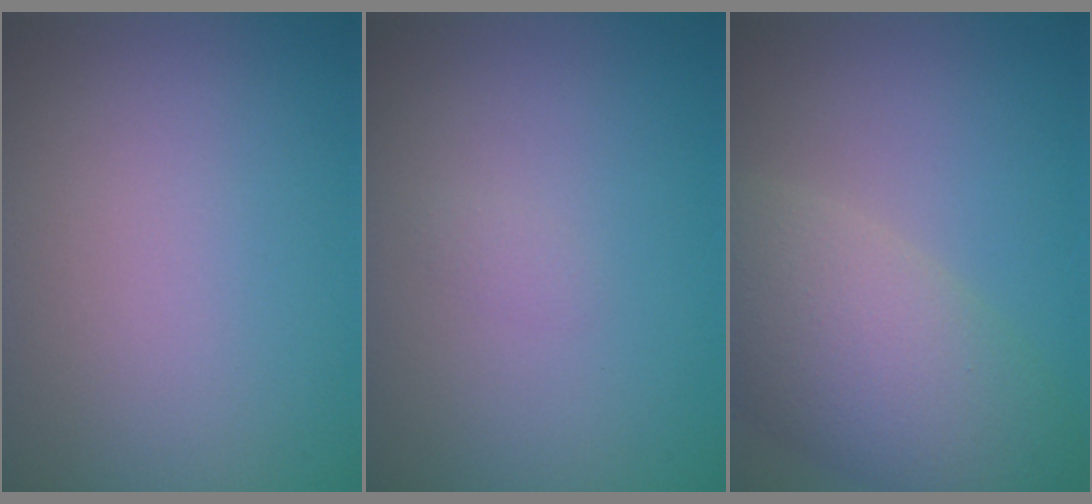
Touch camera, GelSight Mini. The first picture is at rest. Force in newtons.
{"total": 0.5, "press": 0.5, "slide": 0.1}
{"total": 7.7, "press": 7.7, "slide": 0.3}